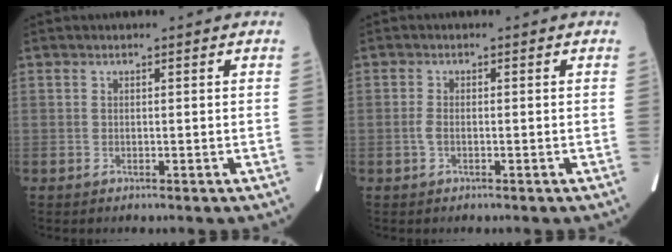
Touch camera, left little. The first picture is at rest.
{"total": 1.3, "force": [-0.4, 0.6, 1.1], "torque": [-0.029, 0.000, -0.009]}